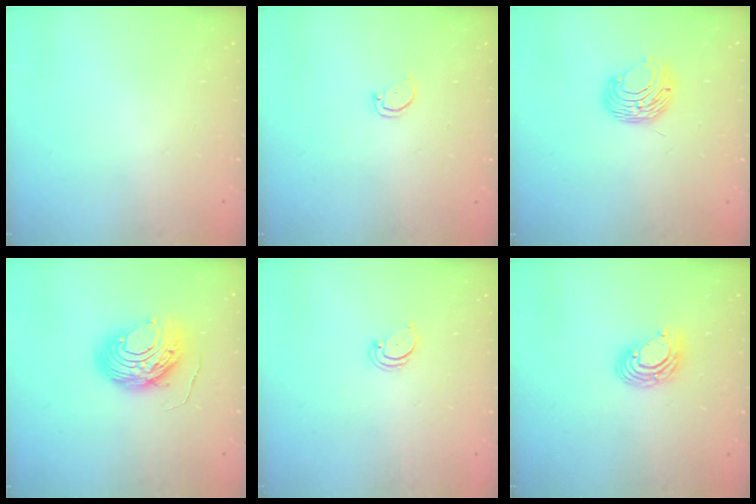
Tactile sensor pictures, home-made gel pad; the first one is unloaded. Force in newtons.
{"total": 1.8, "press": 1.8, "slide": 0.1}
{"total": 8.5, "press": 8.5, "slide": 0.6}
{"total": 11.1, "press": 11.0, "slide": 1.0}
{"total": 2.2, "press": 2.2, "slide": 0.2}
{"total": 9.5, "press": 9.4, "slide": 1.6}